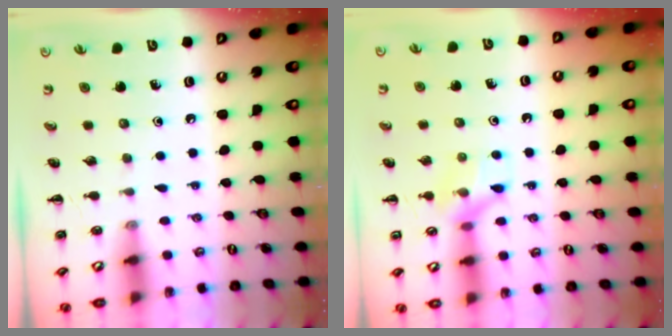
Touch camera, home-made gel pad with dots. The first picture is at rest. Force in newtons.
{"total": 8.8, "press": 8.8, "slide": 0.7}